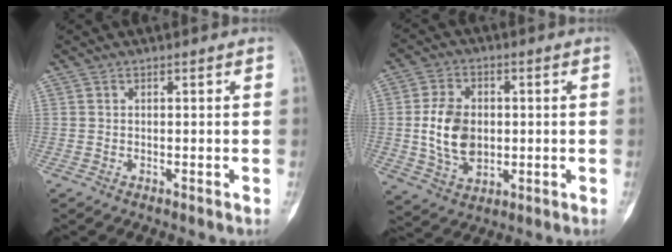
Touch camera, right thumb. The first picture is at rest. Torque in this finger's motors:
{"motor_torque": [1.09, 1.33, 0.69, -0.80, 0.02]}